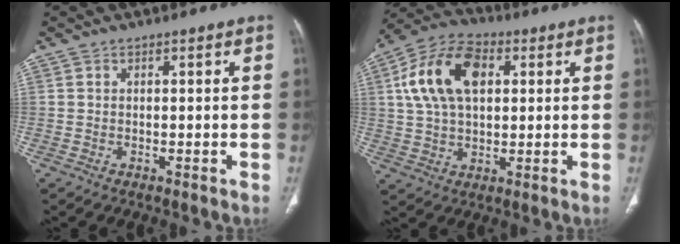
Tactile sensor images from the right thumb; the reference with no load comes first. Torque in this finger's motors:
{"motor_torque": [-0.68, 1.33, 1.21, 0.33, 0.17]}